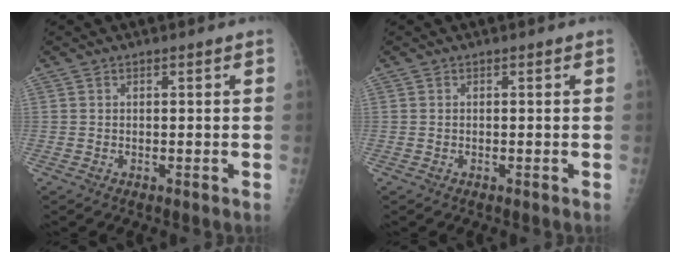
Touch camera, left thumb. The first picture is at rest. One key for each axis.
{"total": 0.0}